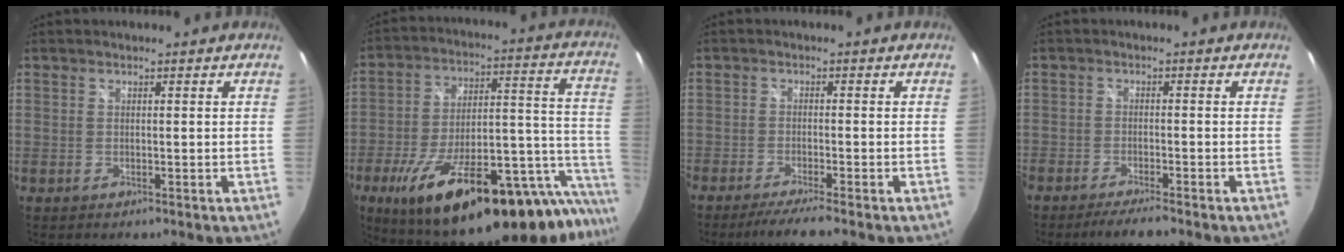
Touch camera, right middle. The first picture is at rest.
{"total": 35.2, "force": [-24.6, 9.2, 23.4], "torque": [-0.318, -0.021, -0.354]}
{"total": 5.0, "force": [-4.2, -0.6, 2.6], "torque": [-0.061, -0.009, -0.072]}
{"total": 4.6, "force": [-3.9, 0.2, 2.3], "torque": [-0.059, -0.005, -0.070]}